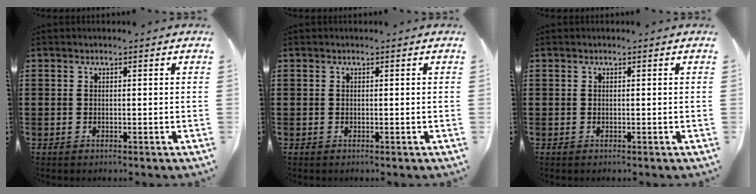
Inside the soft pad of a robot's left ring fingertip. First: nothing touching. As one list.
[{"total": 0.0}, {"total": 0.0}]